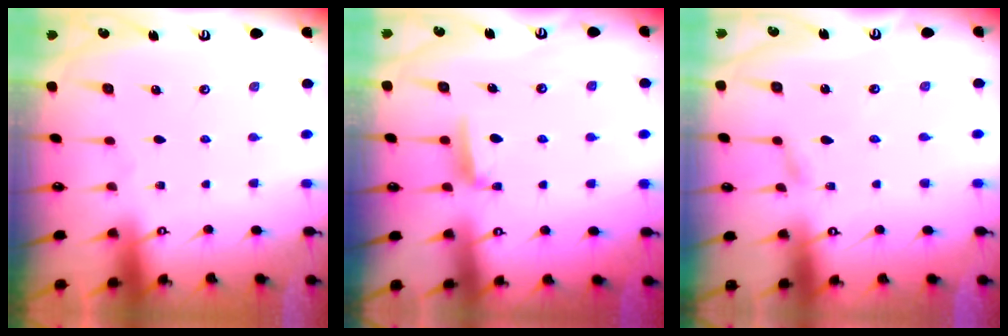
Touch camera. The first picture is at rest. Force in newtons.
{"total": 4.9, "press": 4.9, "slide": 0.7}
{"total": 1.6, "press": 1.6, "slide": 0.2}